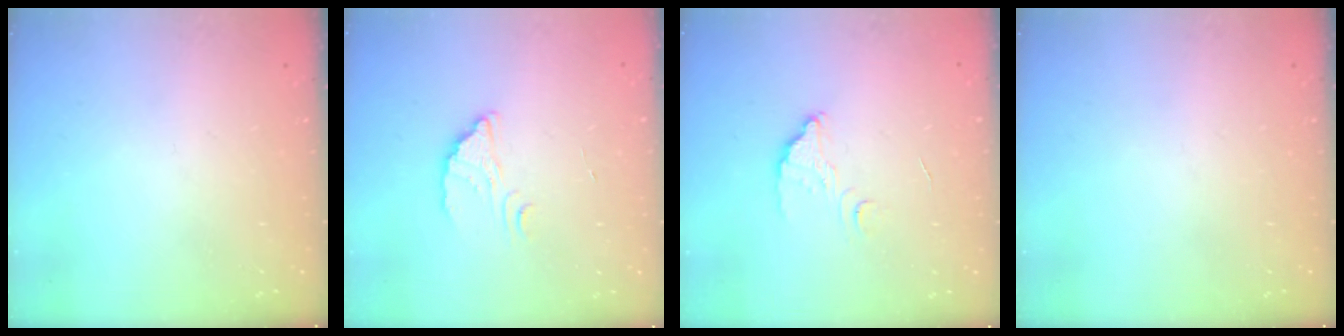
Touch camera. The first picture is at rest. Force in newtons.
{"total": 2.7, "press": 2.7, "slide": 0.2}
{"total": 3.4, "press": 3.4, "slide": 0.2}
{"total": 0.0}